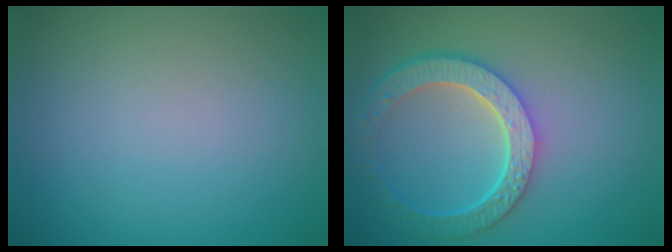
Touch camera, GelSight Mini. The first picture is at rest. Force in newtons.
{"total": 6.1, "press": 4.8, "slide": 3.8}